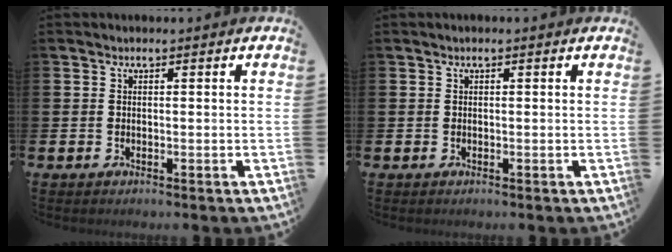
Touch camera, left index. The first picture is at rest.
{"total": 0.0}